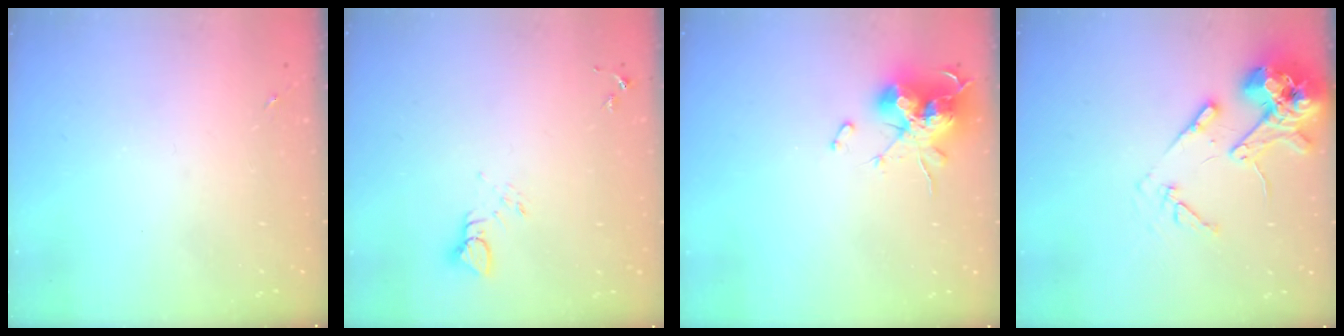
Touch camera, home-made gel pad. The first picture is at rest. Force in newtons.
{"total": 4.0, "press": 4.0, "slide": 0.3}
{"total": 15.7, "press": 15.7, "slide": 0.1}
{"total": 14.9, "press": 14.7, "slide": 2.3}